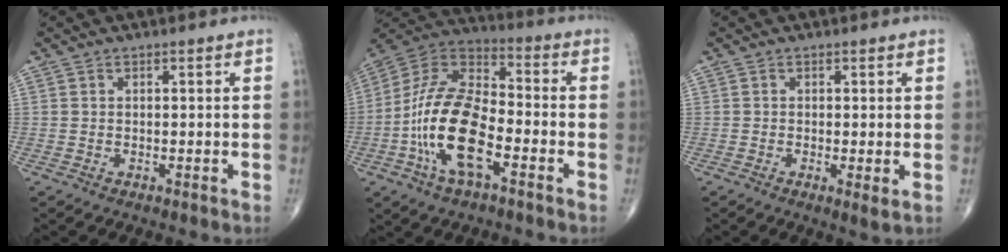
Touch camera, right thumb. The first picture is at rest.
{"total": 18.2, "force": [-5.5, 8.2, 15.2], "torque": [-0.295, 0.034, -0.107]}
{"total": 2.0, "force": [-0.2, 0.4, 1.9], "torque": [-0.041, -0.010, -0.009]}